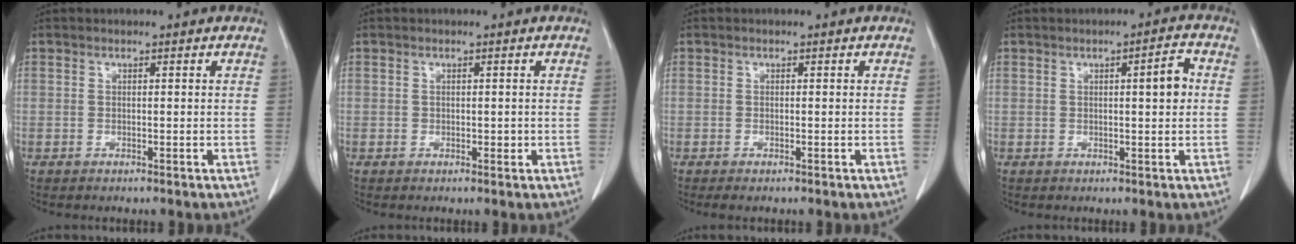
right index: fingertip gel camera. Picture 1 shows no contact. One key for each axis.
{"total": 0.7, "fx": -0.1, "fy": 0.6, "fz": 0.4, "tx": -0.005, "ty": 0.001, "tz": -0.001}
{"total": 1.0, "fx": -0.8, "fy": 0.1, "fz": 0.5, "tx": -0.011, "ty": -0.004, "tz": -0.010}
{"total": 3.6, "fx": 0.5, "fy": 0.6, "fz": 3.5, "tx": -0.048, "ty": 0.005, "tz": 0.005}